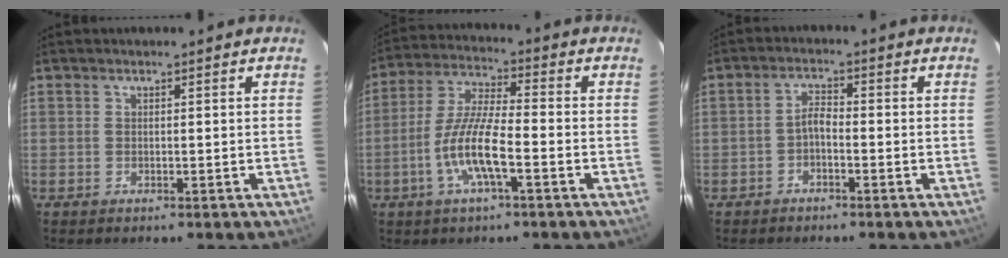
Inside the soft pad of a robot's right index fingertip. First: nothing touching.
{"total": 10.4, "force": [-4.0, 1.8, 9.4], "torque": [-0.197, -0.002, -0.077]}
{"total": 2.3, "force": [-1.4, 0.8, 1.6], "torque": [-0.035, 0.009, -0.027]}